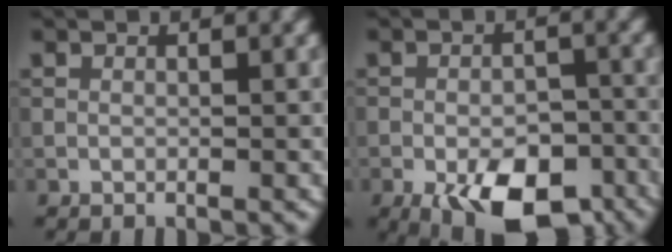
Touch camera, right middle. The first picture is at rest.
{"total": 9.7, "force": [-5.3, 4.4, 6.8], "torque": [-0.108, -0.016, -0.072]}